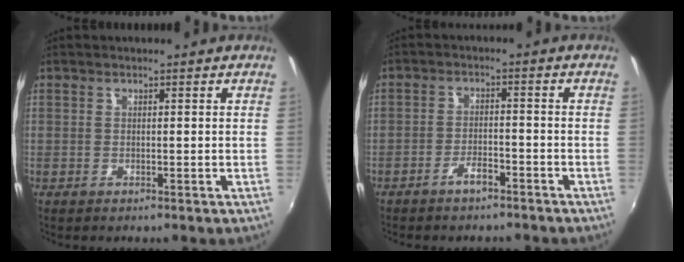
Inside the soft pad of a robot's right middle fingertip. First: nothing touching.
{"total": 3.6, "force": [-3.0, 1.2, 1.7], "torque": [-0.045, 0.005, -0.047]}